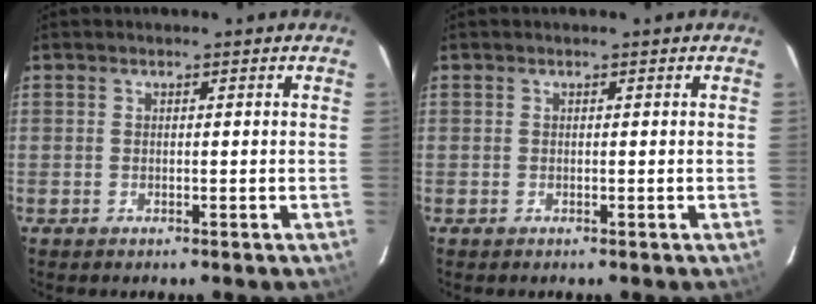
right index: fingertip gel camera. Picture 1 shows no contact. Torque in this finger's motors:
{"motor_torque": [0.00, 0.00, 0.00, 0.00]}